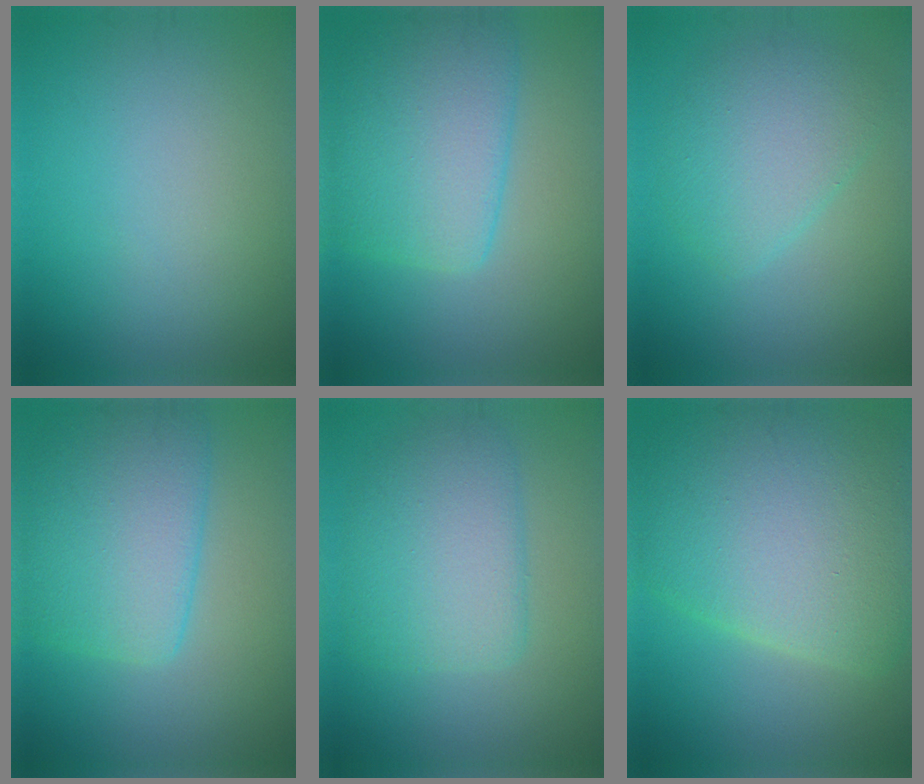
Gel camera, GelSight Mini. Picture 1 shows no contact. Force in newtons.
{"total": 7.2, "press": 7.2, "slide": 0.2}
{"total": 3.9, "press": 3.9, "slide": 0.3}
{"total": 7.2, "press": 7.2, "slide": 0.2}
{"total": 5.5, "press": 5.5, "slide": 0.5}
{"total": 12.0, "press": 12.0, "slide": 0.2}